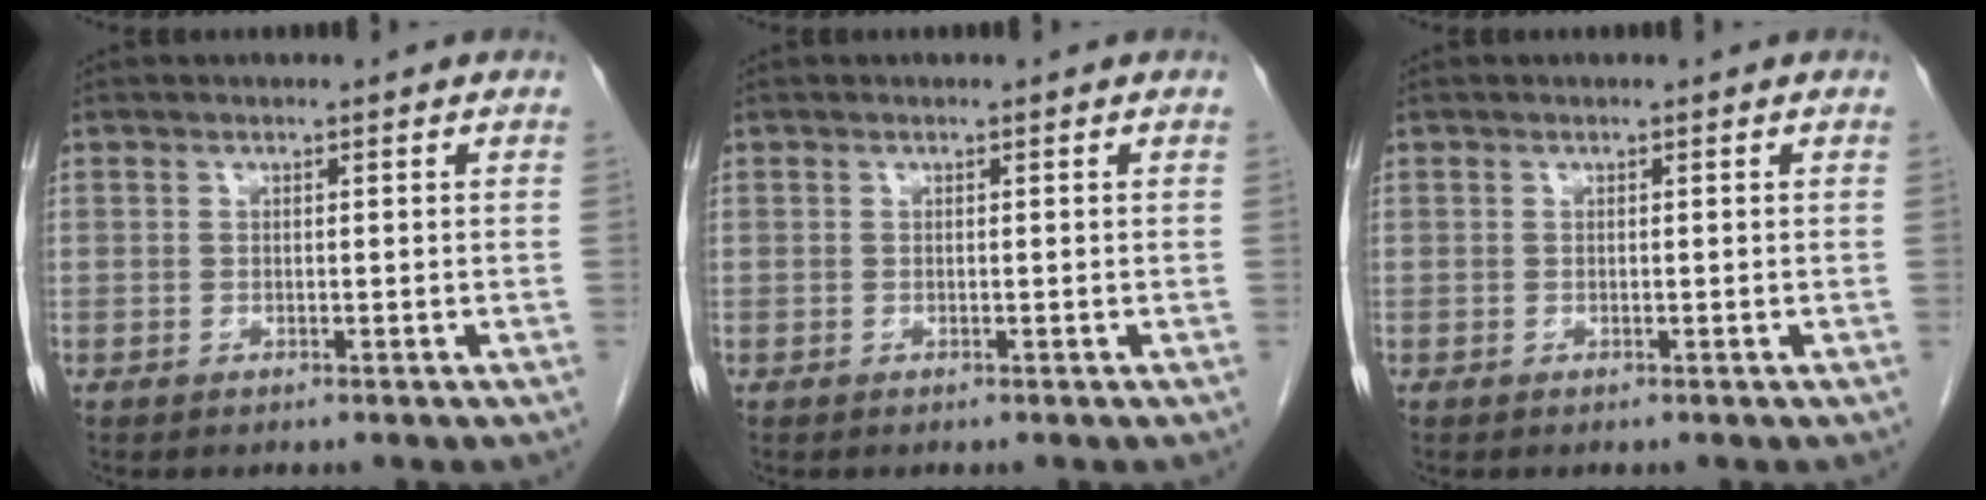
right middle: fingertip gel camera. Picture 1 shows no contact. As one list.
[{"total": 0.0}, {"total": 0.0}]